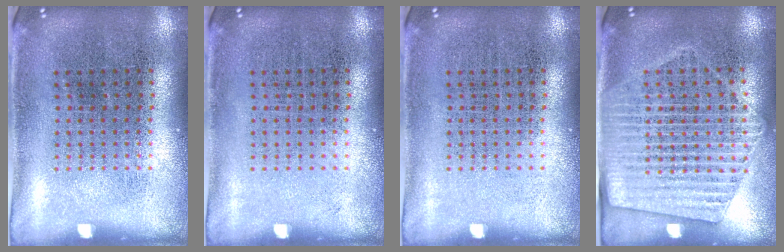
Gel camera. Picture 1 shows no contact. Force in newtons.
{"total": 0.0}
{"total": 0.0}
{"total": 1.8, "press": 1.6, "slide": 0.7}